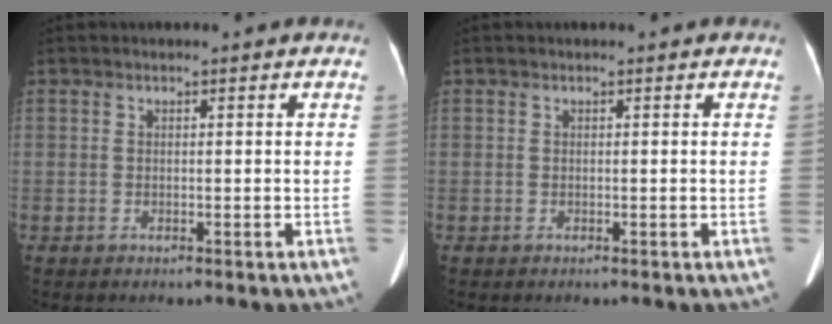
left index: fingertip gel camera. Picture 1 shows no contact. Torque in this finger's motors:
{"motor_torque": [0.01, 0.01, 0.00, 0.00]}